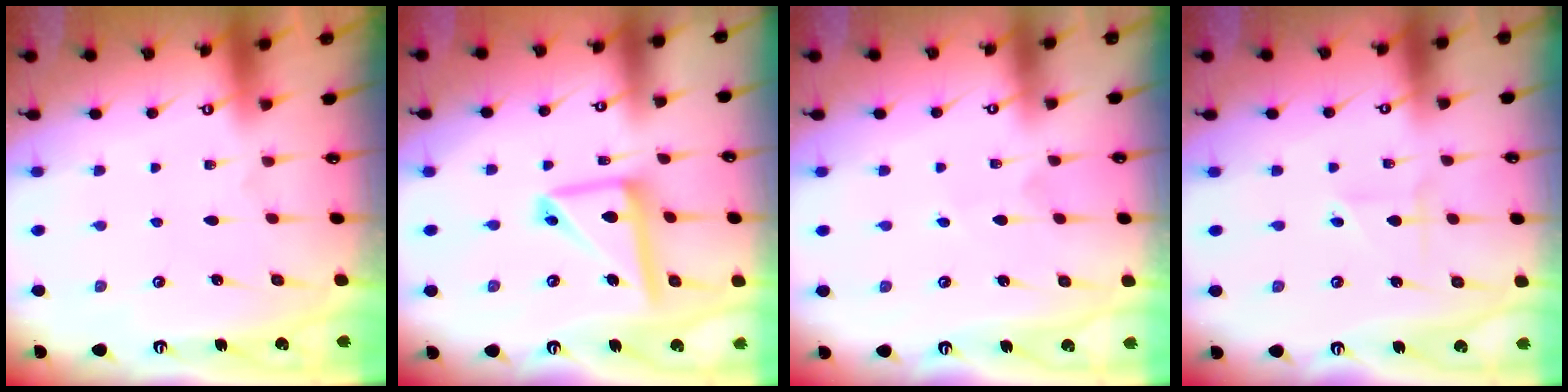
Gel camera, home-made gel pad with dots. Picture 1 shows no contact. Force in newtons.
{"total": 12.8, "press": 12.7, "slide": 1.2}
{"total": 2.7, "press": 2.6, "slide": 0.2}
{"total": 1.9, "press": 1.8, "slide": 0.5}